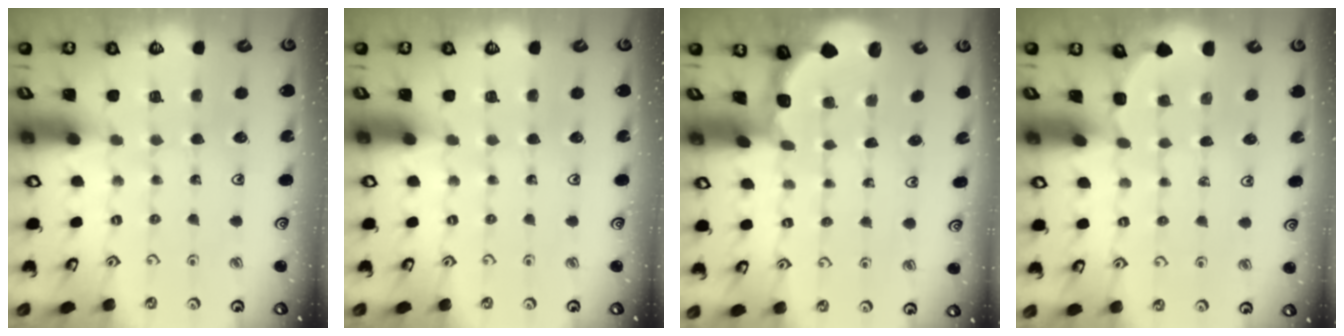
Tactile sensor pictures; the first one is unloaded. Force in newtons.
{"total": 0.0}
{"total": 1.4, "press": 1.3, "slide": 0.3}
{"total": 1.8, "press": 1.7, "slide": 0.0}